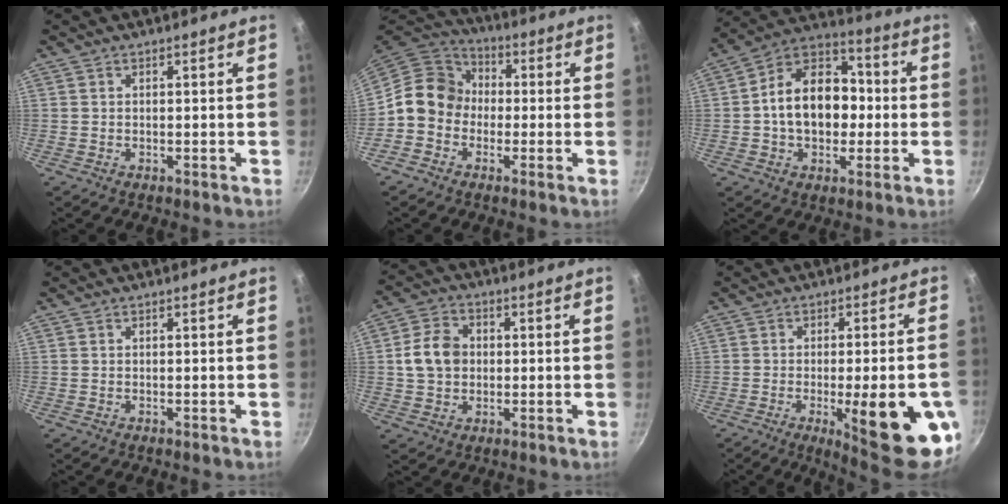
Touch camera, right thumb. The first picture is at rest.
{"total": 10.9, "force": [-1.0, 9.5, 5.1], "torque": [-0.049, 0.033, -0.043]}
{"total": 16.7, "force": [-0.7, 12.1, 11.6], "torque": [-0.151, 0.039, -0.028]}
{"total": 0.0}
{"total": 8.2, "force": [0.4, 6.6, 4.9], "torque": [-0.070, 0.014, -0.001]}
{"total": 18.4, "force": [-5.5, 4.5, 17.0], "torque": [-0.196, 0.005, -0.064]}